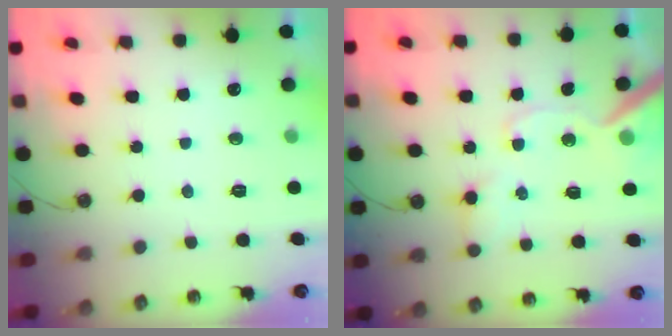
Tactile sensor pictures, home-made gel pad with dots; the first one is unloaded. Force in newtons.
{"total": 13.6, "press": 13.5, "slide": 1.7}